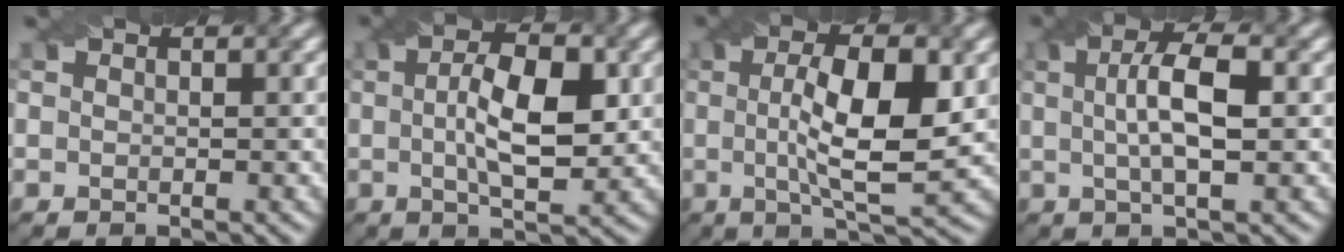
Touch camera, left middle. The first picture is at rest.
{"total": 6.7, "force": [0.6, 2.4, 6.2], "torque": [-0.103, 0.005, 0.007]}
{"total": 8.3, "force": [0.6, 2.2, 8.0], "torque": [-0.127, 0.005, 0.010]}
{"total": 5.2, "force": [0.6, 1.4, 5.0], "torque": [-0.083, 0.010, 0.010]}